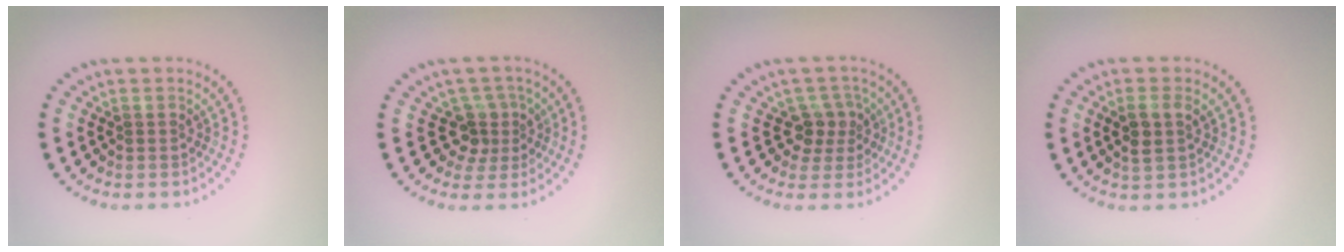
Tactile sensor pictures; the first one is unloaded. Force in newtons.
{"total": 2.7, "press": 2.0, "slide": 1.8}
{"total": 2.5, "press": 2.0, "slide": 1.5}
{"total": 2.0, "press": 1.8, "slide": 0.7}